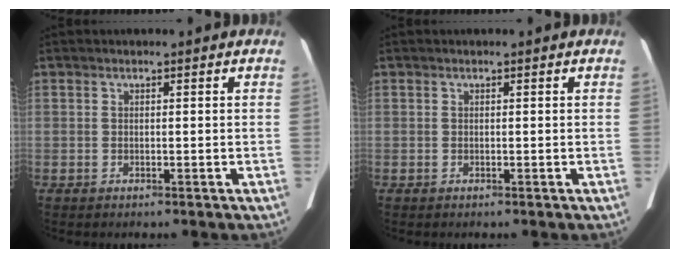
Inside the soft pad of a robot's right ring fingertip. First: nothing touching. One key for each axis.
{"total": 0.0}